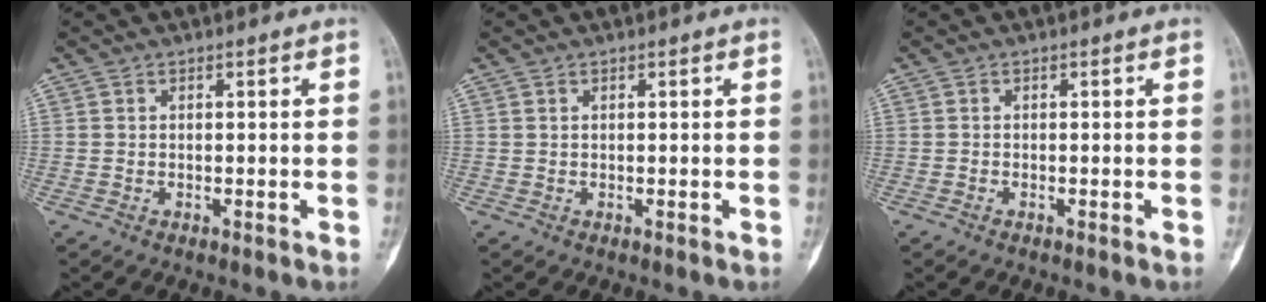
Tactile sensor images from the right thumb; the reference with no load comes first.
{"total": 0.0}
{"total": 0.0}